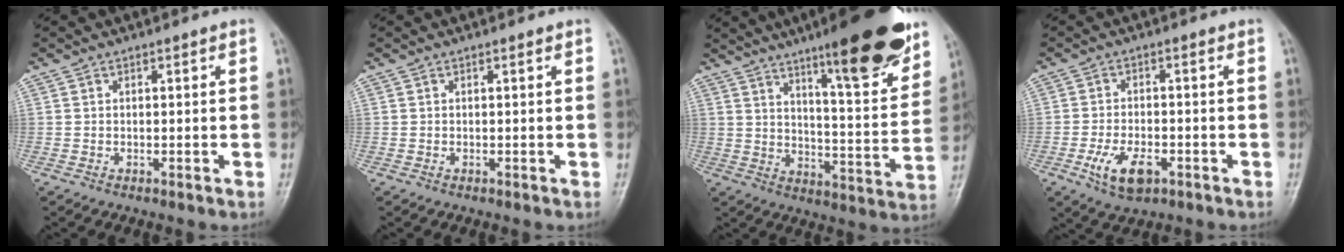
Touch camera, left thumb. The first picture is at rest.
{"total": 0.0}
{"total": 19.7, "force": [12.7, 3.5, 14.6], "torque": [-0.173, -0.068, 0.190]}
{"total": 6.9, "force": [-2.9, 3.5, 5.1], "torque": [-0.097, 0.007, -0.047]}